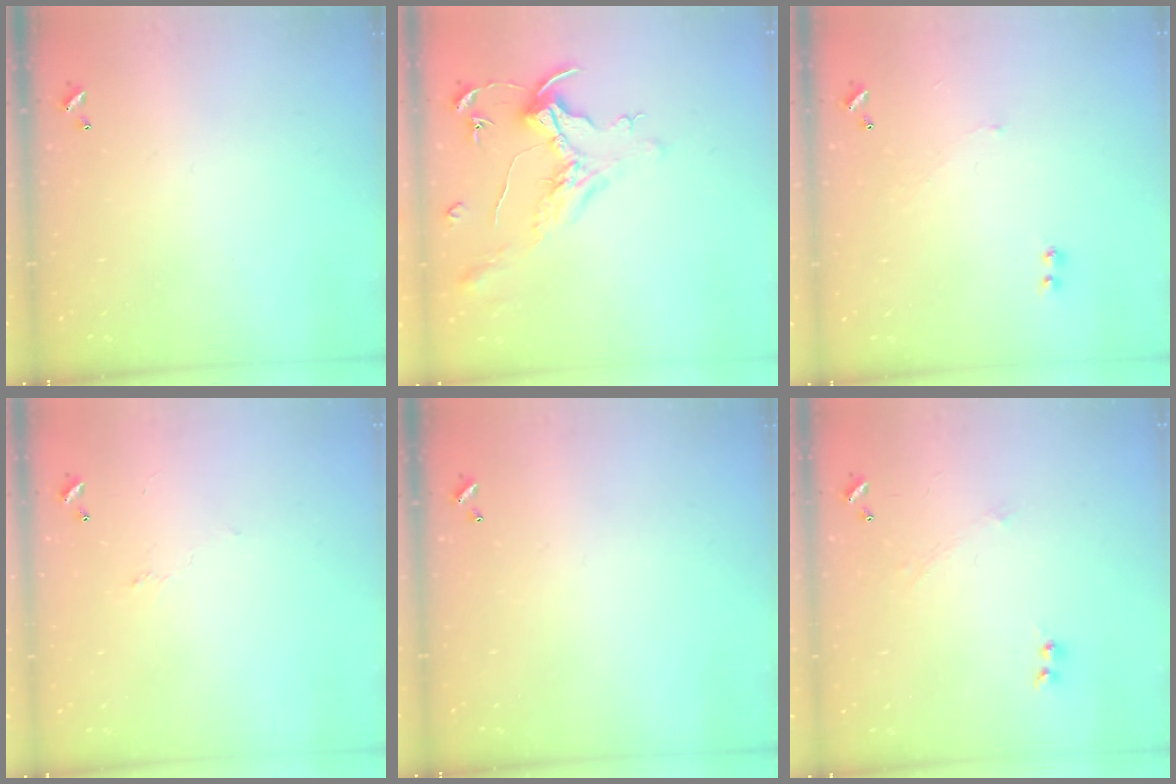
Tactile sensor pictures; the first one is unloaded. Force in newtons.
{"total": 1.6, "press": 1.4, "slide": 0.7}
{"total": 1.6, "press": 1.5, "slide": 0.6}
{"total": 0.9, "press": 0.6, "slide": 0.7}
{"total": 0.0}
{"total": 1.1, "press": 0.9, "slide": 0.5}